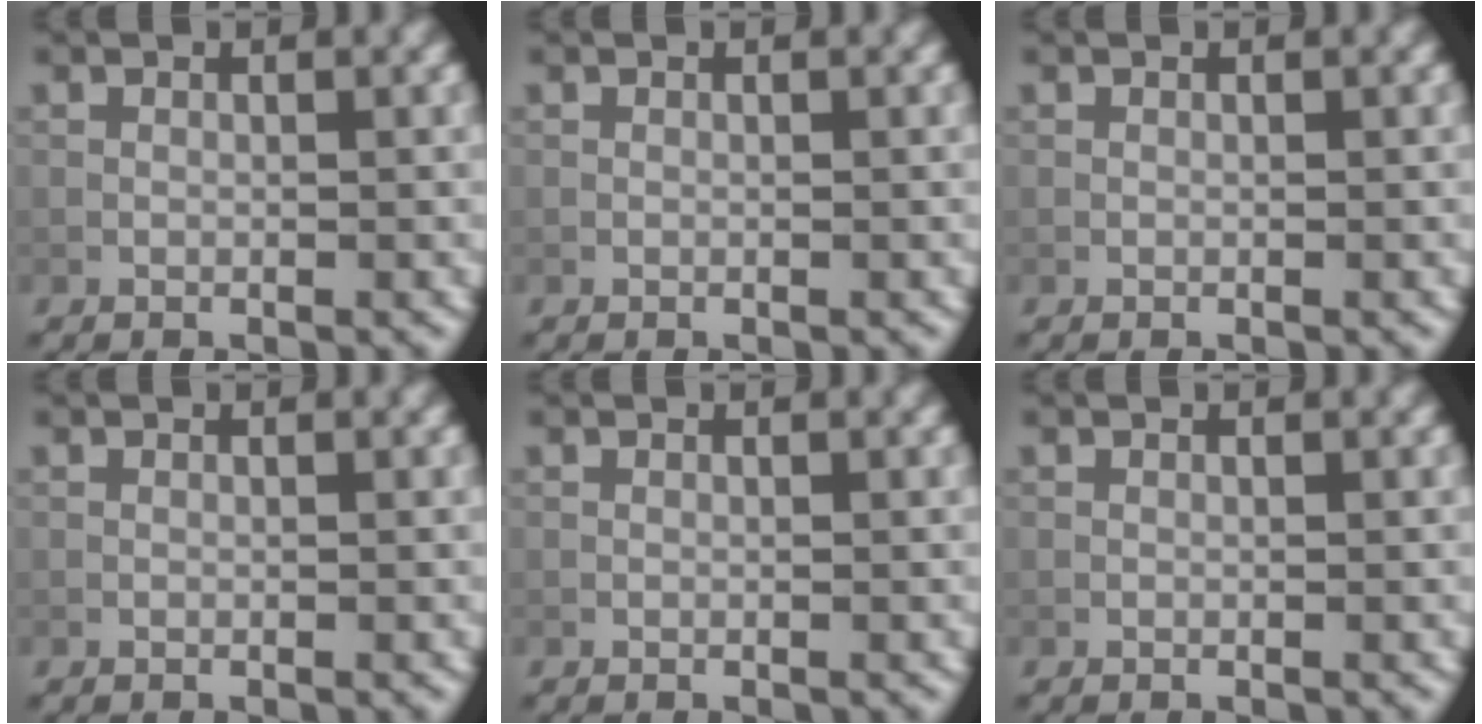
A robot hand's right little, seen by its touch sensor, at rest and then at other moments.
{"total": 0.0}
{"total": 0.0}
{"total": 0.0}
{"total": 0.0}
{"total": 0.0}